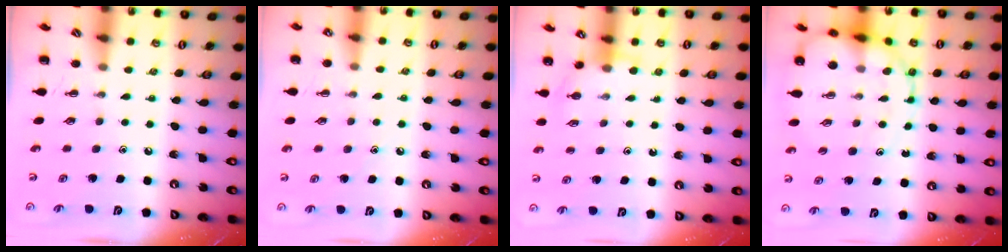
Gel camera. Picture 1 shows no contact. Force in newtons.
{"total": 6.8, "press": 6.5, "slide": 2.0}
{"total": 5.1, "press": 5.1, "slide": 0.5}
{"total": 12.7, "press": 12.3, "slide": 3.2}